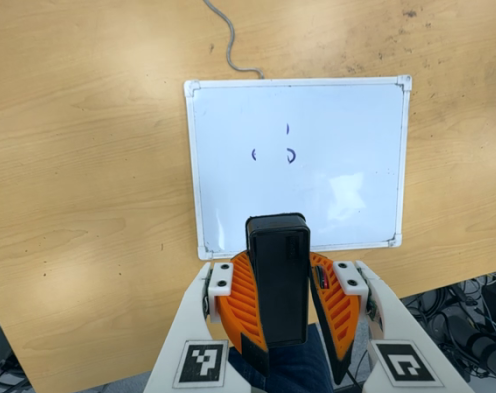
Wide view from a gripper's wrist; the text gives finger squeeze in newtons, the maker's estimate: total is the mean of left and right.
{"total": 10.6, "left": 10.4, "right": 10.8}